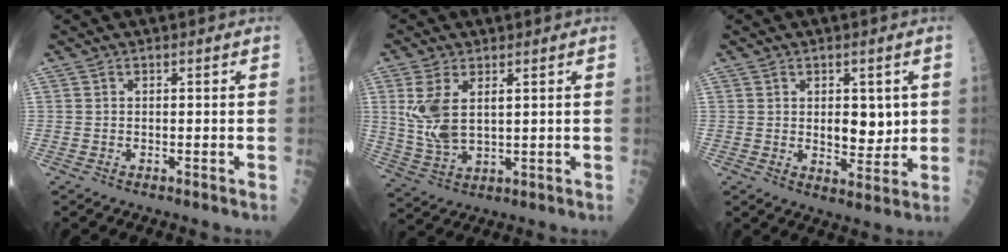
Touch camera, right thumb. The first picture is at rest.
{"total": 8.8, "force": [2.4, 4.6, 7.1], "torque": [-0.154, -0.010, 0.061]}
{"total": 6.3, "force": [1.0, 3.7, 5.0], "torque": [-0.044, -0.015, 0.022]}